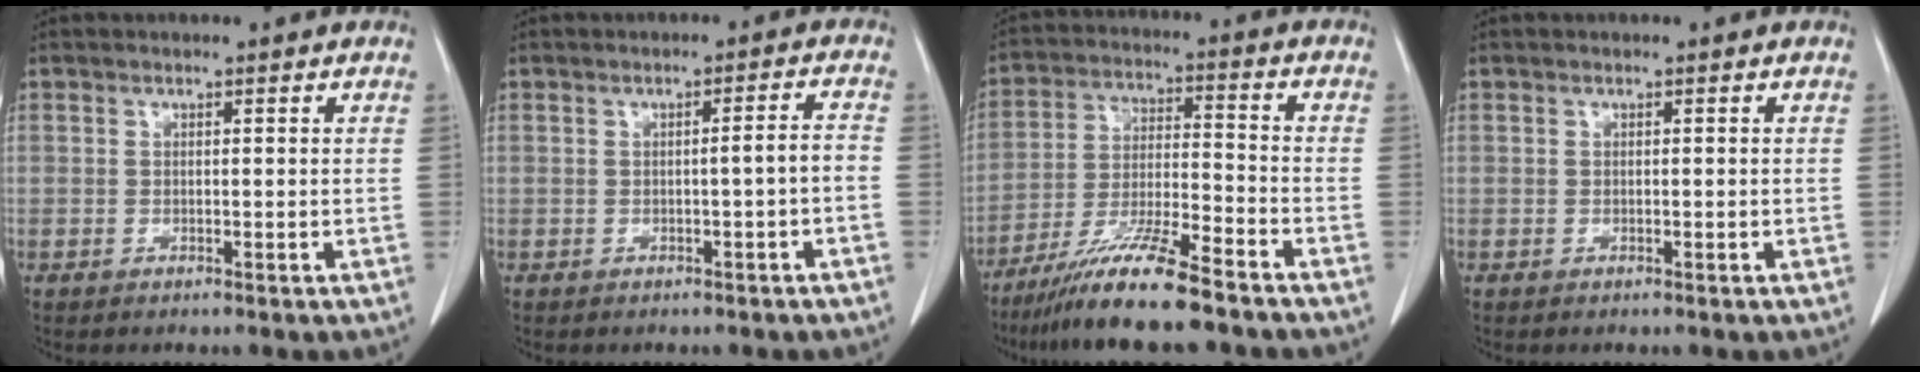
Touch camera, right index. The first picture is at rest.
{"total": 2.5, "force": [-0.9, -0.1, 2.3], "torque": [-0.030, 0.003, -0.014]}
{"total": 12.3, "force": [-9.5, 0.1, 7.8], "torque": [-0.144, -0.025, -0.172]}
{"total": 0.0}